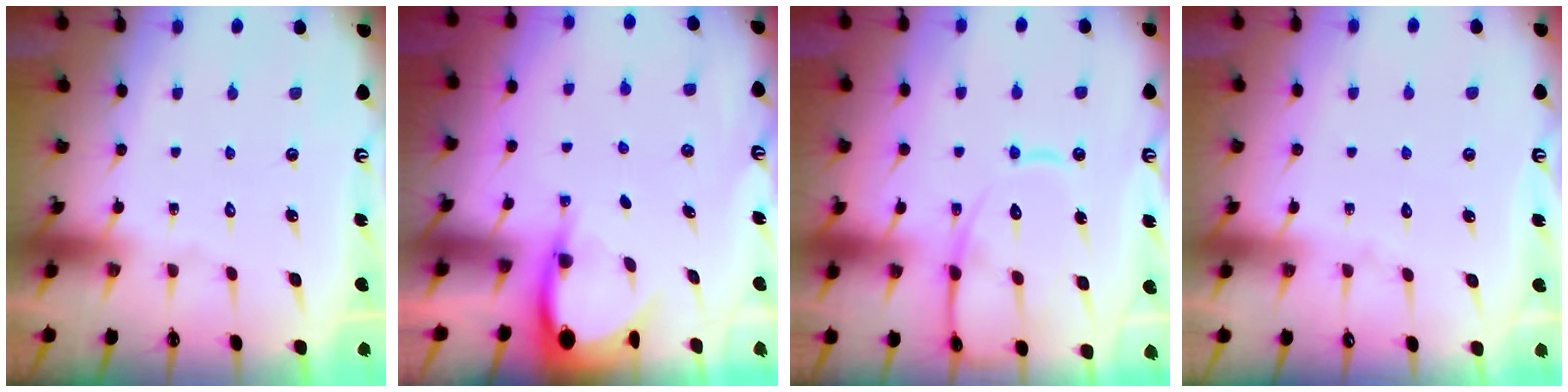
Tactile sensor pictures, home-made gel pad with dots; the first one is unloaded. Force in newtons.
{"total": 3.9, "press": 3.9, "slide": 0.3}
{"total": 13.9, "press": 13.8, "slide": 1.4}
{"total": 3.4, "press": 3.4, "slide": 0.2}